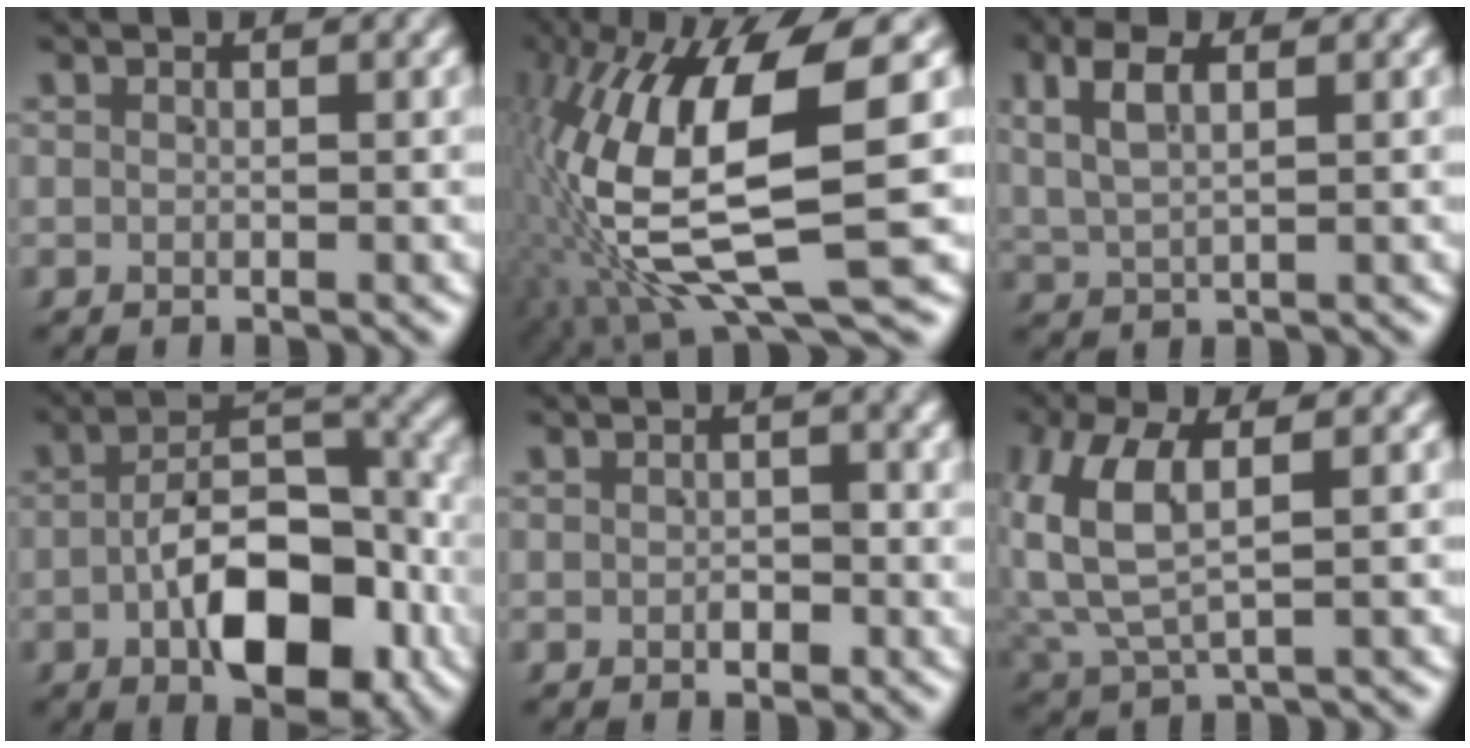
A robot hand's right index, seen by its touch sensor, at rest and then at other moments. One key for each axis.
{"total": 16.4, "fx": 0.1, "fy": 8.4, "fz": 14.1, "tx": -0.297, "ty": -0.035, "tz": 0.024}
{"total": 3.7, "fx": 1.7, "fy": 2.0, "fz": 2.7, "tx": -0.061, "ty": 0.006, "tz": 0.032}
{"total": 10.2, "fx": -3.1, "fy": 5.2, "fz": 8.2, "tx": -0.116, "ty": -0.004, "tz": -0.048}
{"total": 1.3, "fx": -0.4, "fy": 0.8, "fz": 0.9, "tx": -0.009, "ty": 0.001, "tz": -0.008}
{"total": 7.3, "fx": 1.5, "fy": 4.6, "fz": 5.5, "tx": -0.142, "ty": -0.003, "tz": 0.033}